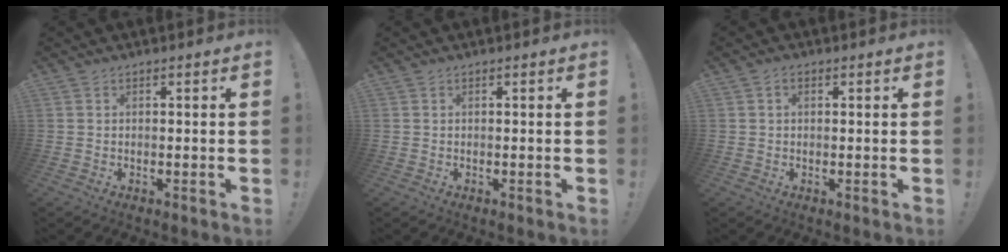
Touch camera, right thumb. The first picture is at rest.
{"total": 0.0}
{"total": 1.3, "force": [0.3, 0.9, 0.9], "torque": [-0.010, 0.000, 0.004]}